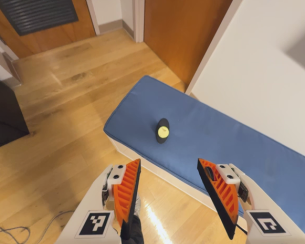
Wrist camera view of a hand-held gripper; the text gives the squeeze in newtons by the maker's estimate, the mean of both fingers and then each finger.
{"total": 0.0}